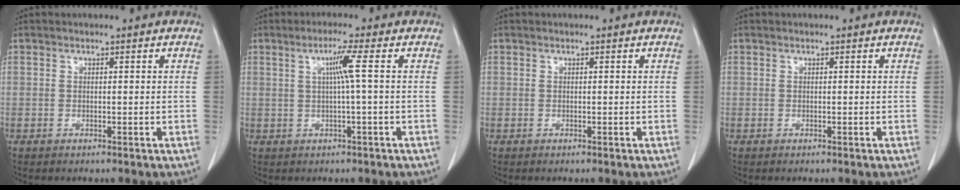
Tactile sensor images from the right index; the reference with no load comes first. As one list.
[{"total": 3.7, "force": [0.6, -1.1, 3.5], "torque": [-0.070, 0.003, 0.011]}, {"total": 0.0}, {"total": 0.0}]